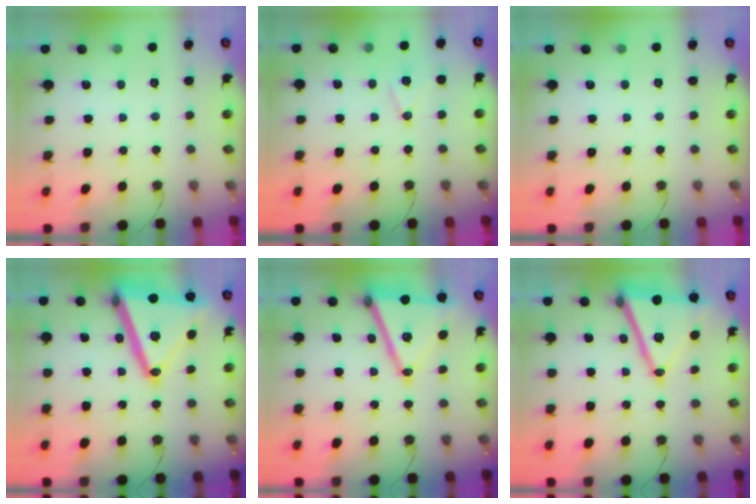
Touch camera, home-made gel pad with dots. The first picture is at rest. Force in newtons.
{"total": 8.1, "press": 7.3, "slide": 3.5}
{"total": 0.0}
{"total": 26.8, "press": 26.5, "slide": 3.9}
{"total": 16.7, "press": 16.2, "slide": 3.9}
{"total": 17.2, "press": 16.8, "slide": 3.6}